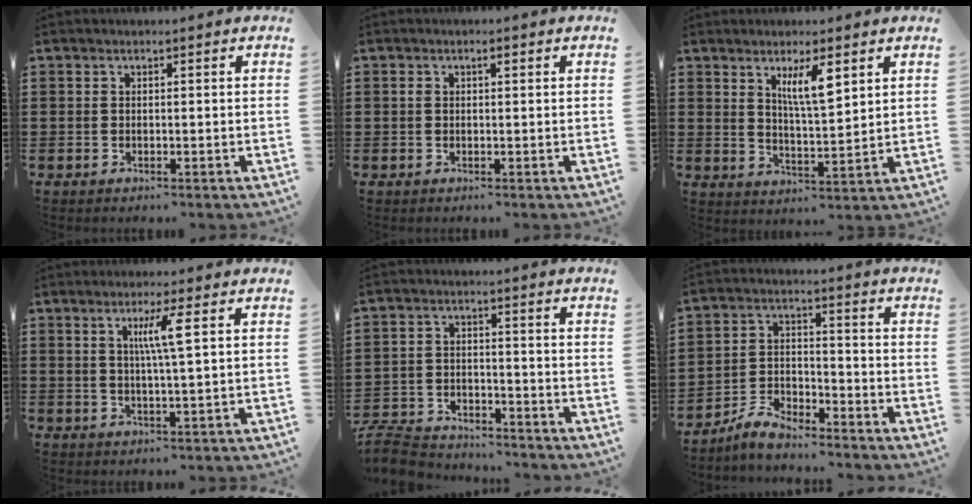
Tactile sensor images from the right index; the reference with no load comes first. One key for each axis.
{"total": 1.3, "fx": 0.4, "fy": 0.6, "fz": 1.1, "tx": -0.025, "ty": 0.006, "tz": 0.005}
{"total": 5.9, "fx": 3.1, "fy": 1.3, "fz": 4.9, "tx": -0.096, "ty": 0.001, "tz": 0.051}
{"total": 4.7, "fx": 1.5, "fy": -0.5, "fz": 4.5, "tx": -0.090, "ty": -0.003, "tz": 0.020}
{"total": 5.8, "fx": -5.7, "fy": 1.1, "fz": 0.7, "tx": -0.030, "ty": 0.008, "tz": -0.116}
{"total": 5.2, "fx": -4.8, "fy": 1.4, "fz": 1.4, "tx": -0.039, "ty": 0.010, "tz": -0.097}